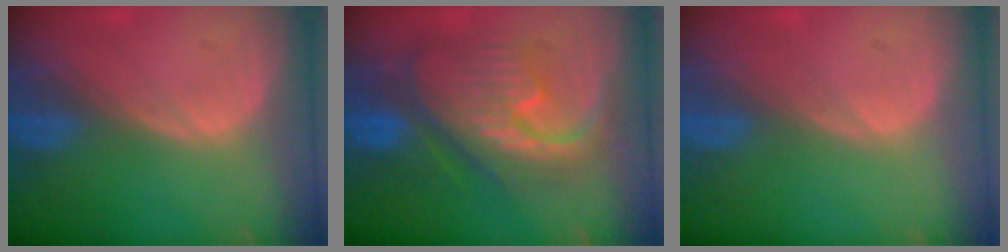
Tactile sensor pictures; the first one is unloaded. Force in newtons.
{"total": 11.1, "press": 11.1, "slide": 1.1}
{"total": 0.0}